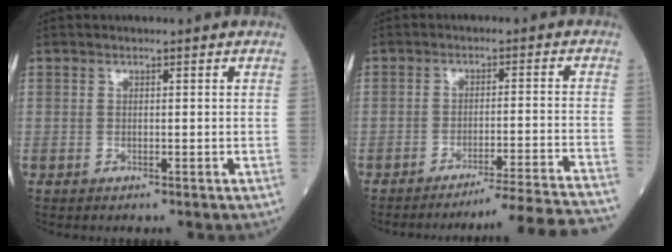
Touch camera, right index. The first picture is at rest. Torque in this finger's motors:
{"motor_torque": [-0.36, -0.70, 0.17, 0.01]}